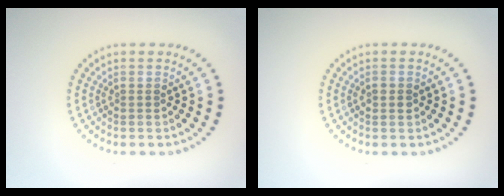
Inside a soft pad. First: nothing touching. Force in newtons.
{"total": 1.3, "press": 1.3, "slide": 0.1}